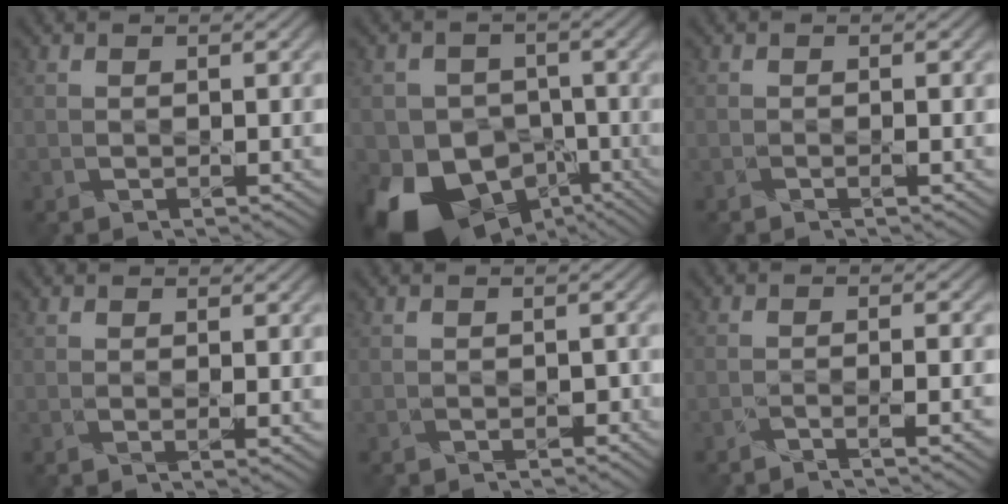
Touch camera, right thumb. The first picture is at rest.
{"total": 16.1, "force": [-7.7, 12.5, 6.8], "torque": [-0.130, -0.057, -0.138]}
{"total": 0.7, "force": [-0.3, 0.0, 0.6], "torque": [-0.010, -0.002, -0.006]}
{"total": 1.1, "force": [0.0, 0.1, 1.1], "torque": [-0.021, -0.002, -0.002]}
{"total": 1.4, "force": [-1.0, 0.6, 0.8], "torque": [-0.011, -0.003, -0.013]}
{"total": 3.9, "force": [-2.4, 0.6, 3.1], "torque": [-0.046, 0.008, -0.052]}